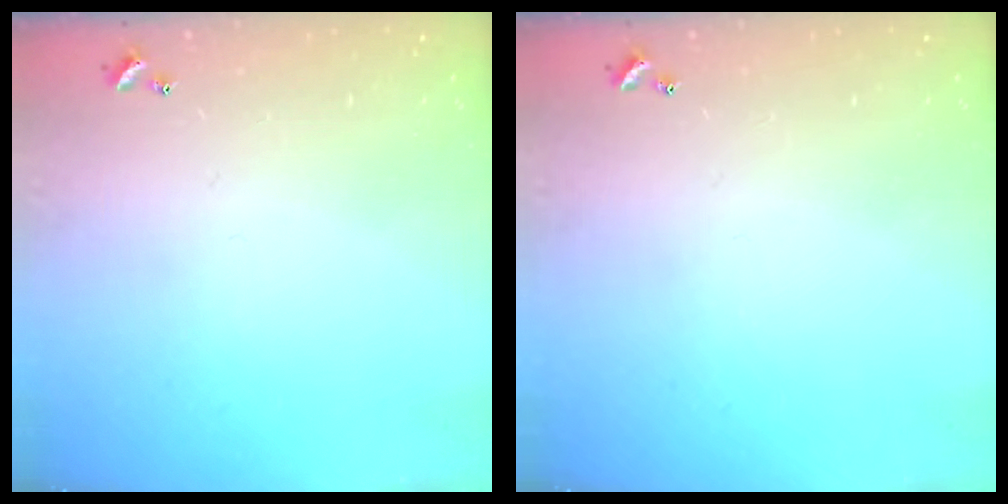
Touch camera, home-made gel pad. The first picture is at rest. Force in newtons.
{"total": 0.0}